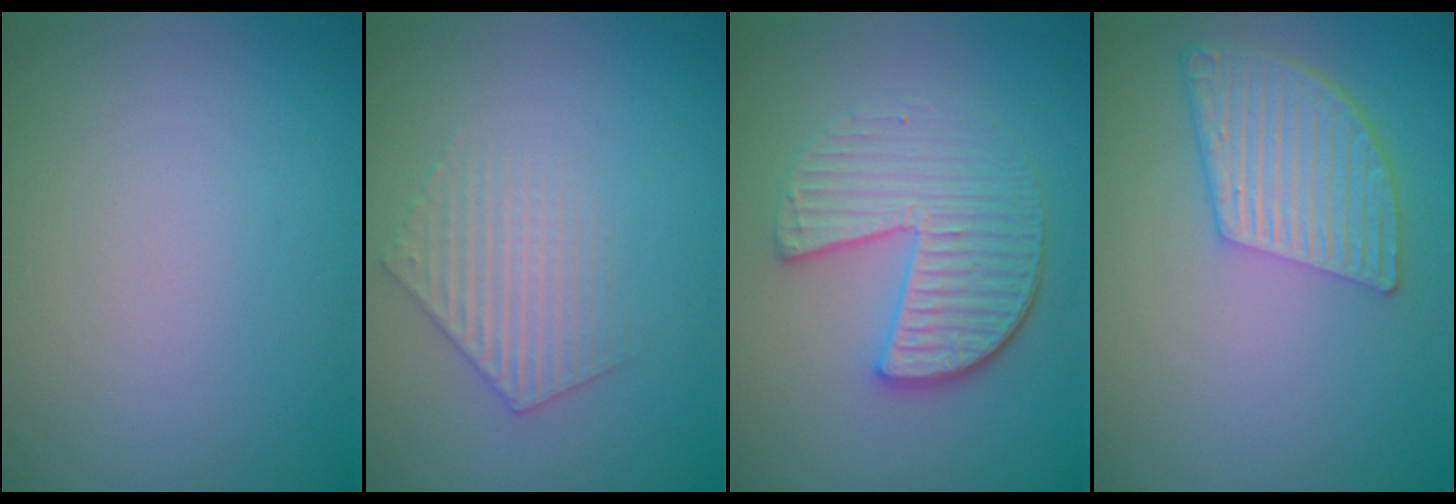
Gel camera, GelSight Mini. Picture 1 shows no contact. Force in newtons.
{"total": 2.4, "press": 2.4, "slide": 0.3}
{"total": 4.6, "press": 3.8, "slide": 2.5}
{"total": 5.4, "press": 4.0, "slide": 3.7}